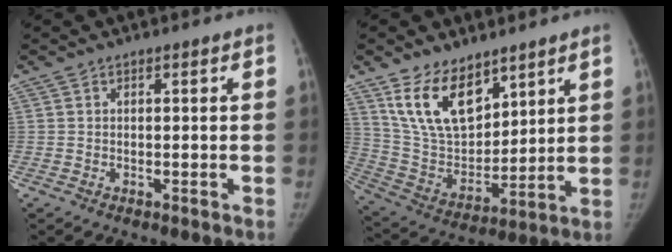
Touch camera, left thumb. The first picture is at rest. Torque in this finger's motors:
{"motor_torque": [0.16, 0.16, 1.65, -1.12, 0.32]}